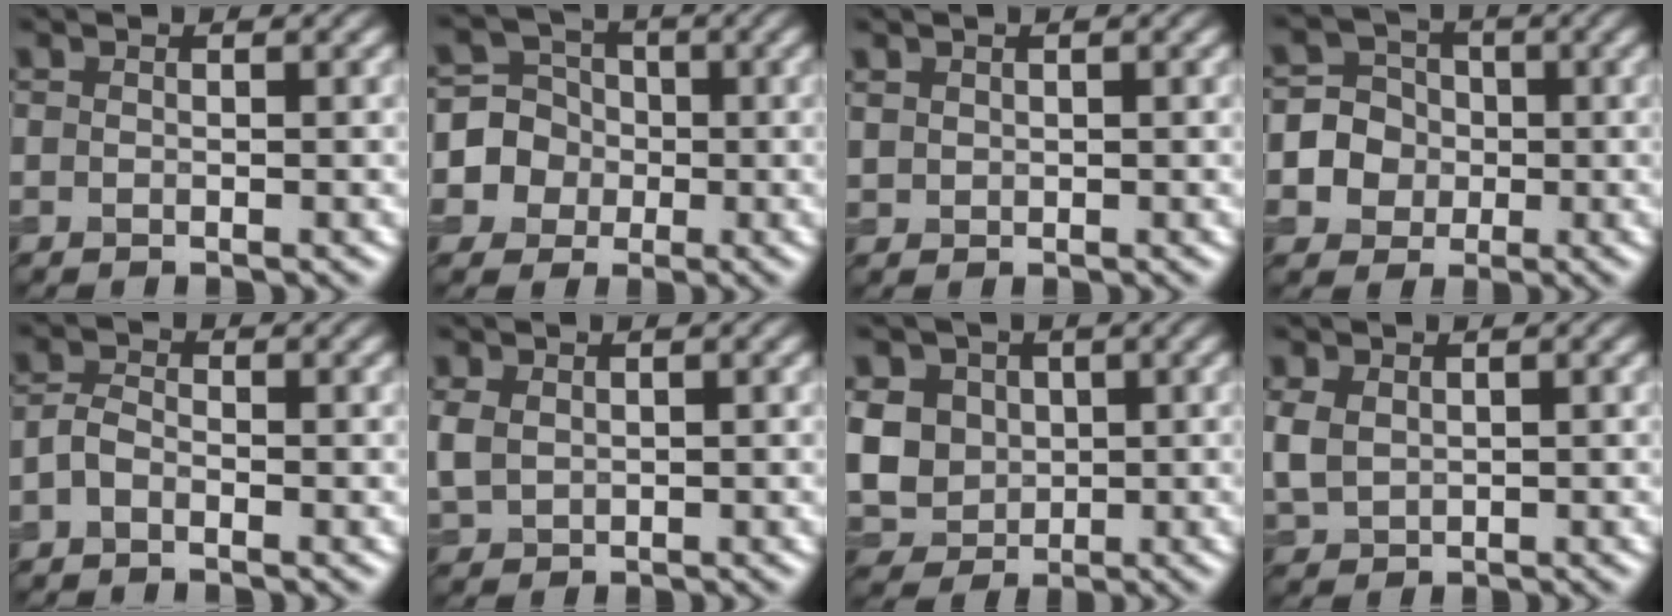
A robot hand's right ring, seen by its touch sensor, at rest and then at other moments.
{"total": 5.0, "force": [-0.9, 4.9, 0.1], "torque": [0.015, 0.034, -0.033]}
{"total": 0.8, "force": [0.5, 0.1, -0.6], "torque": [0.007, 0.009, 0.020]}
{"total": 5.6, "force": [-0.9, 5.5, 0.7], "torque": [-0.004, 0.030, -0.036]}
{"total": 1.1, "force": [-0.8, 0.4, 0.6], "torque": [-0.018, 0.010, -0.018]}
{"total": 1.3, "force": [0.4, 1.1, 0.6], "torque": [-0.026, 0.007, 0.020]}
{"total": 6.9, "force": [1.1, 6.1, 3.1], "torque": [-0.076, 0.026, 0.014]}
{"total": 1.7, "force": [0.5, 1.4, 0.8], "torque": [-0.032, 0.008, 0.022]}